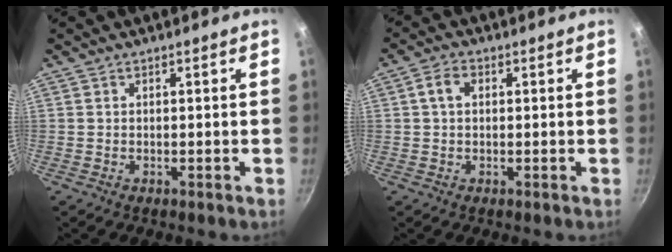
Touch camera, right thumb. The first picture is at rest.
{"total": 3.4, "force": [0.7, 2.4, 2.4], "torque": [-0.042, 0.009, 0.007]}